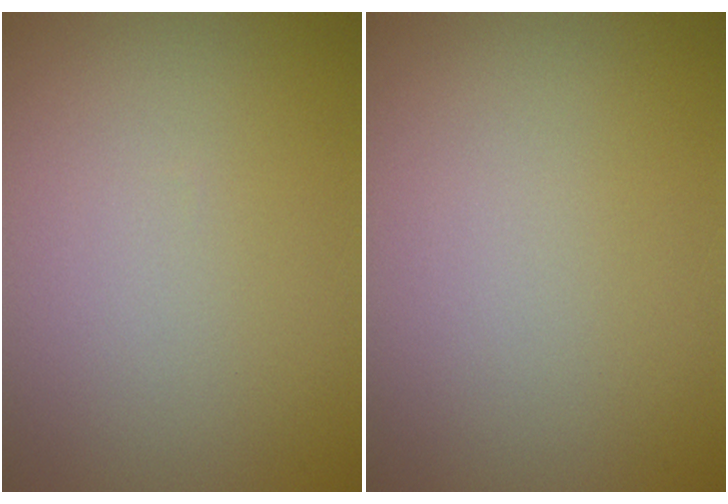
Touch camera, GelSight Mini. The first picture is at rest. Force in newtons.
{"total": 0.0}